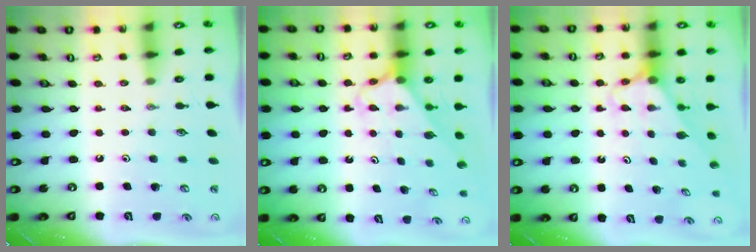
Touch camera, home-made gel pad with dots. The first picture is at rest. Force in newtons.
{"total": 2.5, "press": 2.5, "slide": 0.2}
{"total": 2.6, "press": 2.6, "slide": 0.2}